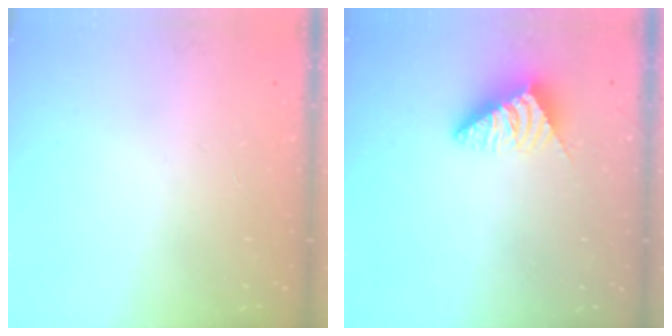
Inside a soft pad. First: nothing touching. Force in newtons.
{"total": 3.9, "press": 3.9, "slide": 0.7}